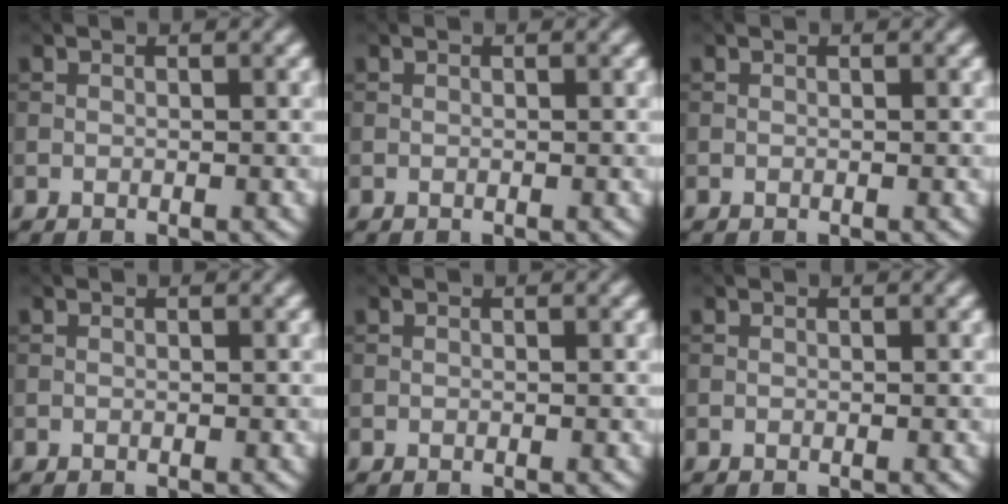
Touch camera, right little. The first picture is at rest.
{"total": 0.0}
{"total": 0.0}
{"total": 0.0}
{"total": 0.0}
{"total": 0.0}